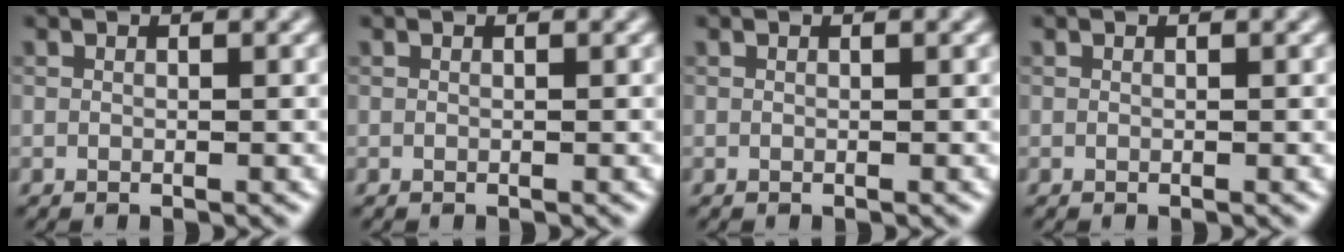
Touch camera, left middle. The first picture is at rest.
{"total": 0.0}
{"total": 0.0}
{"total": 0.0}